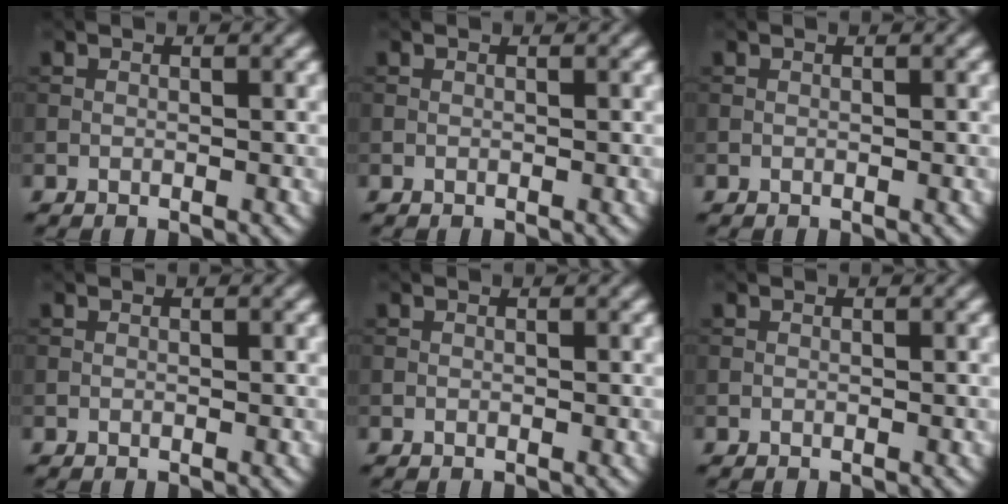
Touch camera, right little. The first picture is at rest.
{"total": 0.0}
{"total": 0.0}
{"total": 0.0}
{"total": 0.0}
{"total": 0.0}